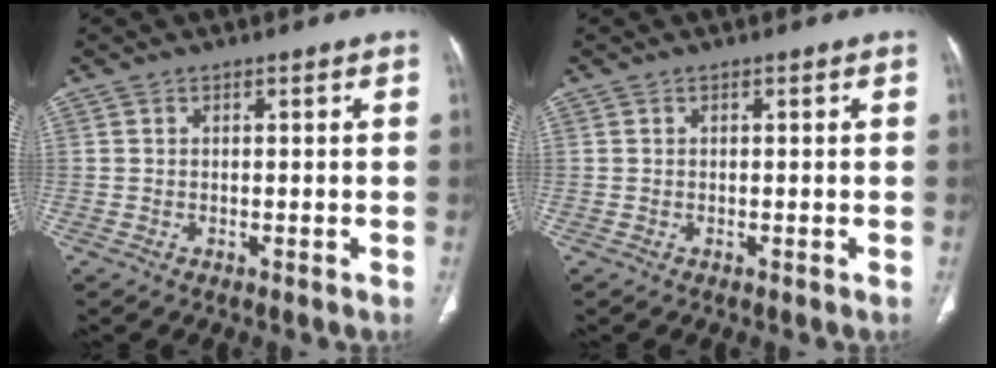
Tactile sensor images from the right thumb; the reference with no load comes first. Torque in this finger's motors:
{"motor_torque": [0.00, 0.00, 0.00, 0.00, 0.03]}